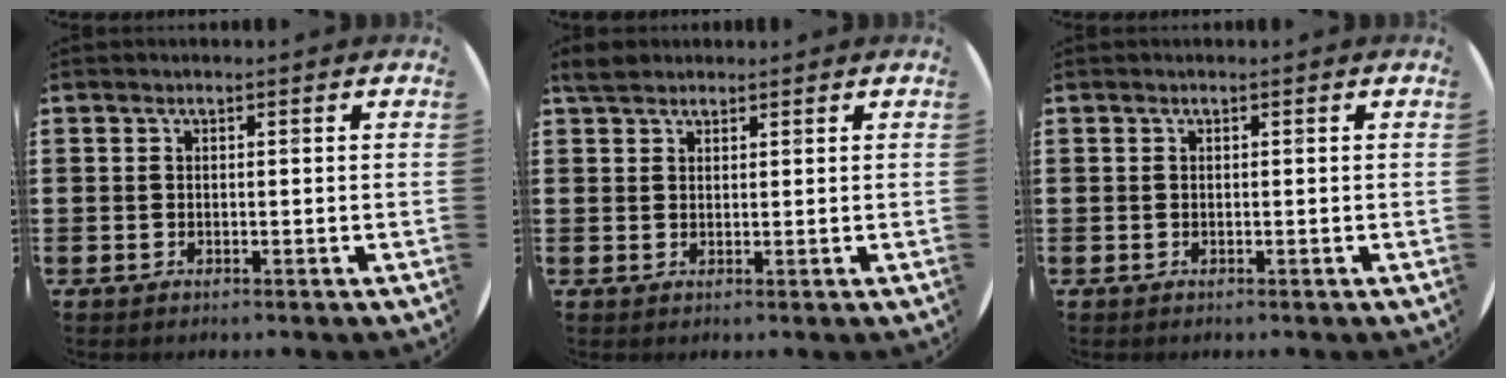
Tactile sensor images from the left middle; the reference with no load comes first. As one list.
[{"total": 2.5, "force": [2.1, 1.0, 0.7], "torque": [-0.011, 0.005, 0.040]}, {"total": 0.0}]